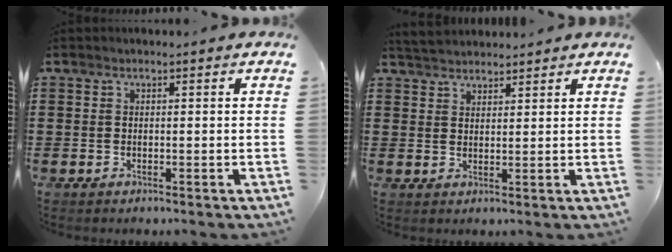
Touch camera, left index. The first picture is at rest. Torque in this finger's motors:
{"motor_torque": [0.27, -0.27, 0.12, 0.04]}